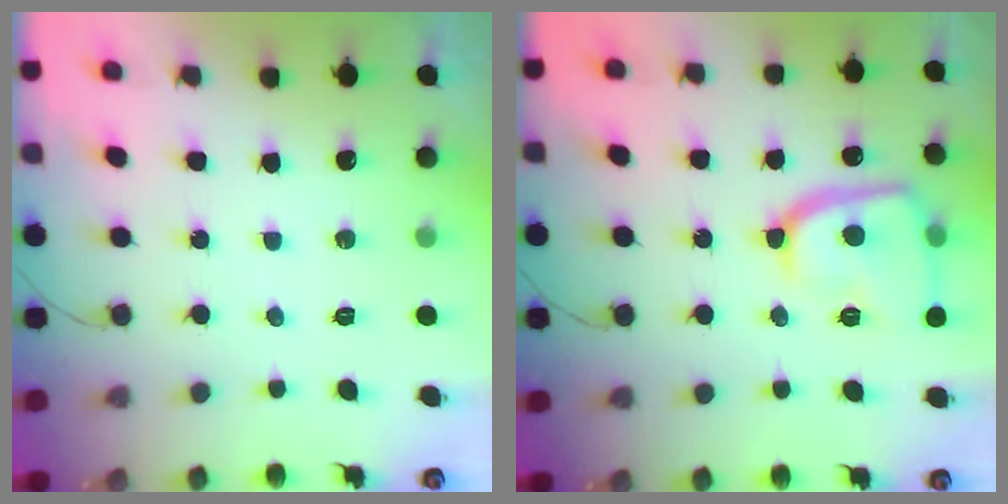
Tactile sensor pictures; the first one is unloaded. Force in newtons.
{"total": 15.4, "press": 15.3, "slide": 1.4}